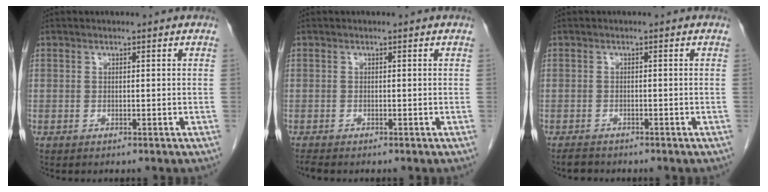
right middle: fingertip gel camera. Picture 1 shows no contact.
{"total": 0.7, "force": [-0.7, 0.0, 0.2], "torque": [-0.012, -0.004, -0.015]}
{"total": 1.7, "force": [-1.5, 0.5, 0.4], "torque": [-0.016, -0.006, -0.023]}